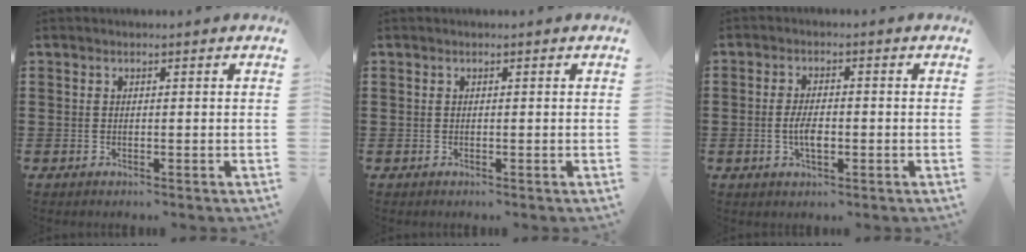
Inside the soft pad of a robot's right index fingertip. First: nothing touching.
{"total": 0.0}
{"total": 4.0, "force": [-0.7, 1.6, 3.6], "torque": [-0.072, 0.001, -0.015]}